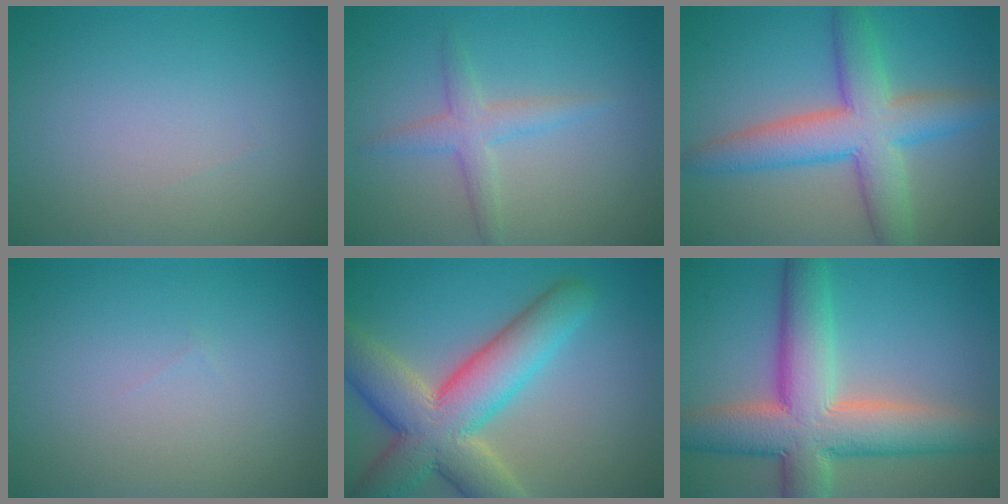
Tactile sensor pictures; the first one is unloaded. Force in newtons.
{"total": 2.4, "press": 2.4, "slide": 0.0}
{"total": 7.4, "press": 7.3, "slide": 0.4}
{"total": 0.0}
{"total": 10.3, "press": 10.2, "slide": 1.0}
{"total": 10.2, "press": 10.2, "slide": 0.9}